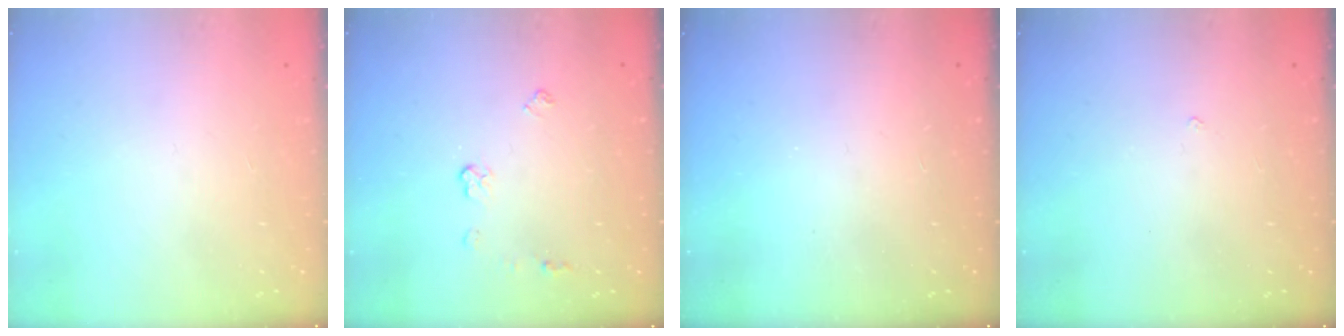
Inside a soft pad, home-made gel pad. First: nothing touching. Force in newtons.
{"total": 3.8, "press": 3.7, "slide": 0.6}
{"total": 0.0}
{"total": 1.9, "press": 1.9, "slide": 0.4}